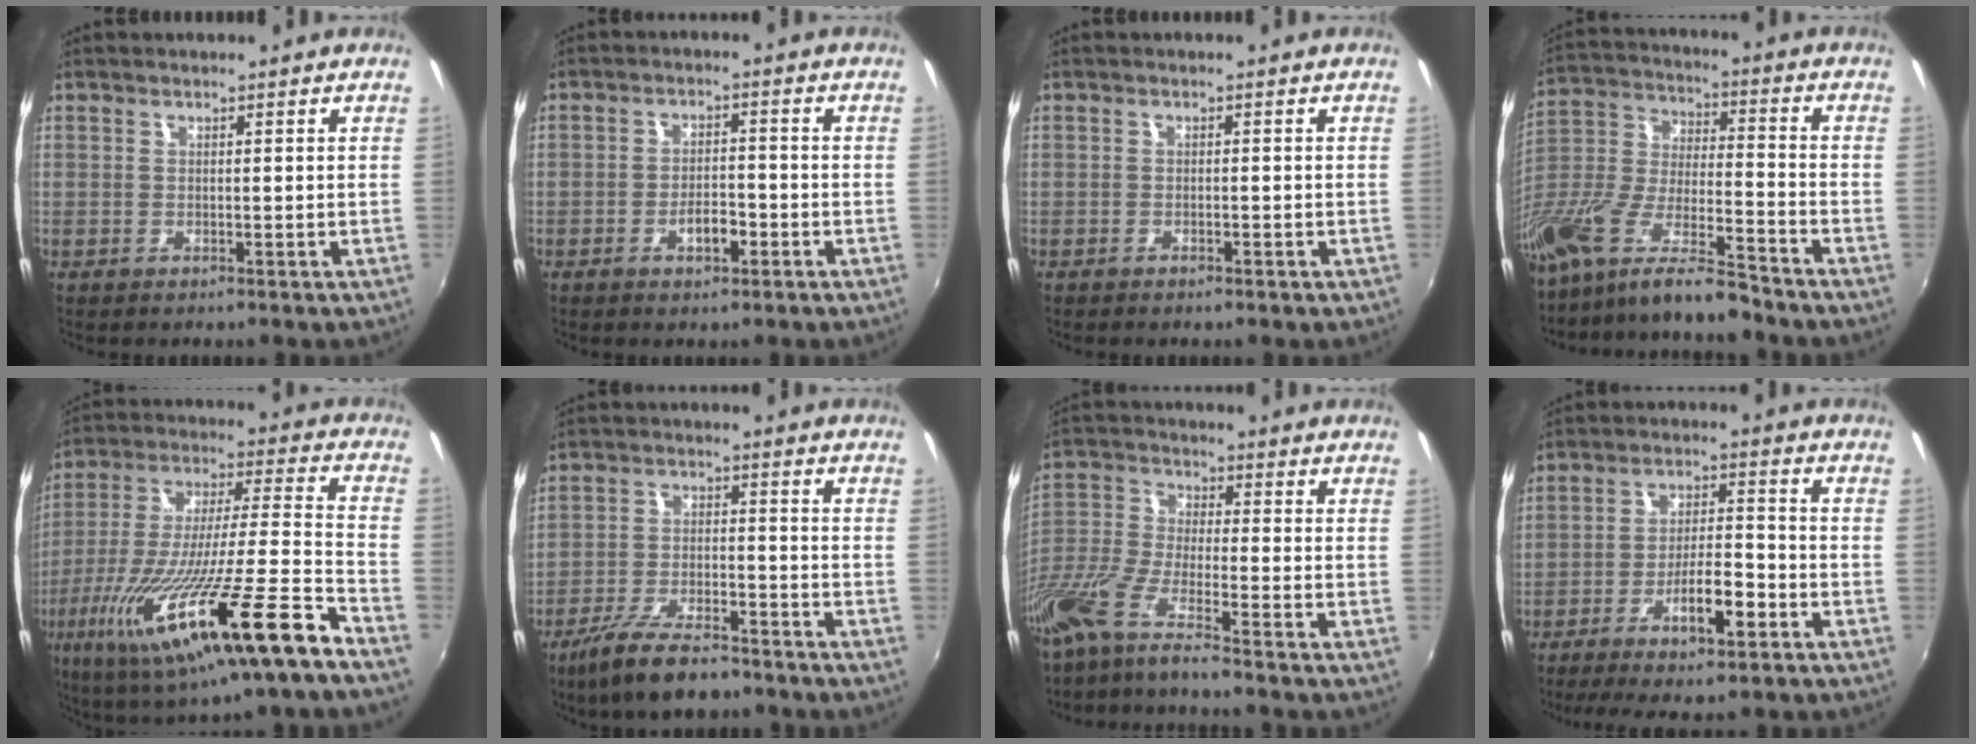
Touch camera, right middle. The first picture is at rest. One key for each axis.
{"total": 3.7, "fx": -1.9, "fy": 1.5, "fz": 2.9, "tx": -0.052, "ty": 0.003, "tz": -0.027}
{"total": 1.2, "fx": -0.9, "fy": 0.5, "fz": 0.6, "tx": -0.010, "ty": 0.000, "tz": -0.011}
{"total": 17.4, "fx": -13.5, "fy": 2.8, "fz": 10.6, "tx": -0.217, "ty": -0.028, "tz": -0.259}
{"total": 25.9, "fx": -14.2, "fy": 1.6, "fz": 21.6, "tx": -0.378, "ty": -0.071, "tz": -0.238}
{"total": 11.4, "fx": -8.9, "fy": 3.1, "fz": 6.3, "tx": -0.141, "ty": -0.021, "tz": -0.158}
{"total": 10.6, "fx": -7.8, "fy": 0.2, "fz": 7.1, "tx": -0.150, "ty": -0.024, "tz": -0.156}
{"total": 9.3, "fx": -5.3, "fy": 1.7, "fz": 7.5, "tx": -0.146, "ty": 0.003, "tz": -0.088}